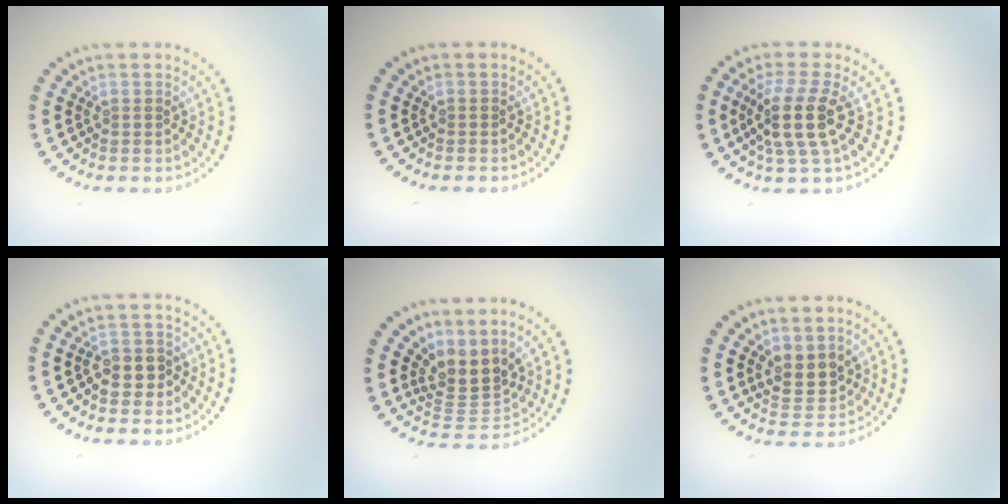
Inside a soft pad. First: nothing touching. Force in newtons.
{"total": 0.0}
{"total": 4.2, "press": 3.4, "slide": 2.4}
{"total": 2.0, "press": 1.9, "slide": 0.4}
{"total": 3.5, "press": 2.5, "slide": 2.5}
{"total": 2.9, "press": 2.7, "slide": 1.1}